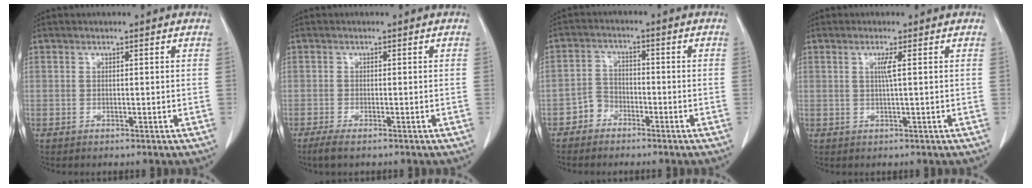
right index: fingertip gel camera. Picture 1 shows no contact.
{"total": 2.5, "force": [-1.8, 0.4, 1.7], "torque": [-0.033, -0.008, -0.032]}
{"total": 3.1, "force": [-2.0, 2.3, 0.4], "torque": [-0.002, 0.011, -0.042]}
{"total": 1.7, "force": [0.4, -0.4, 1.7], "torque": [-0.035, -0.001, 0.007]}